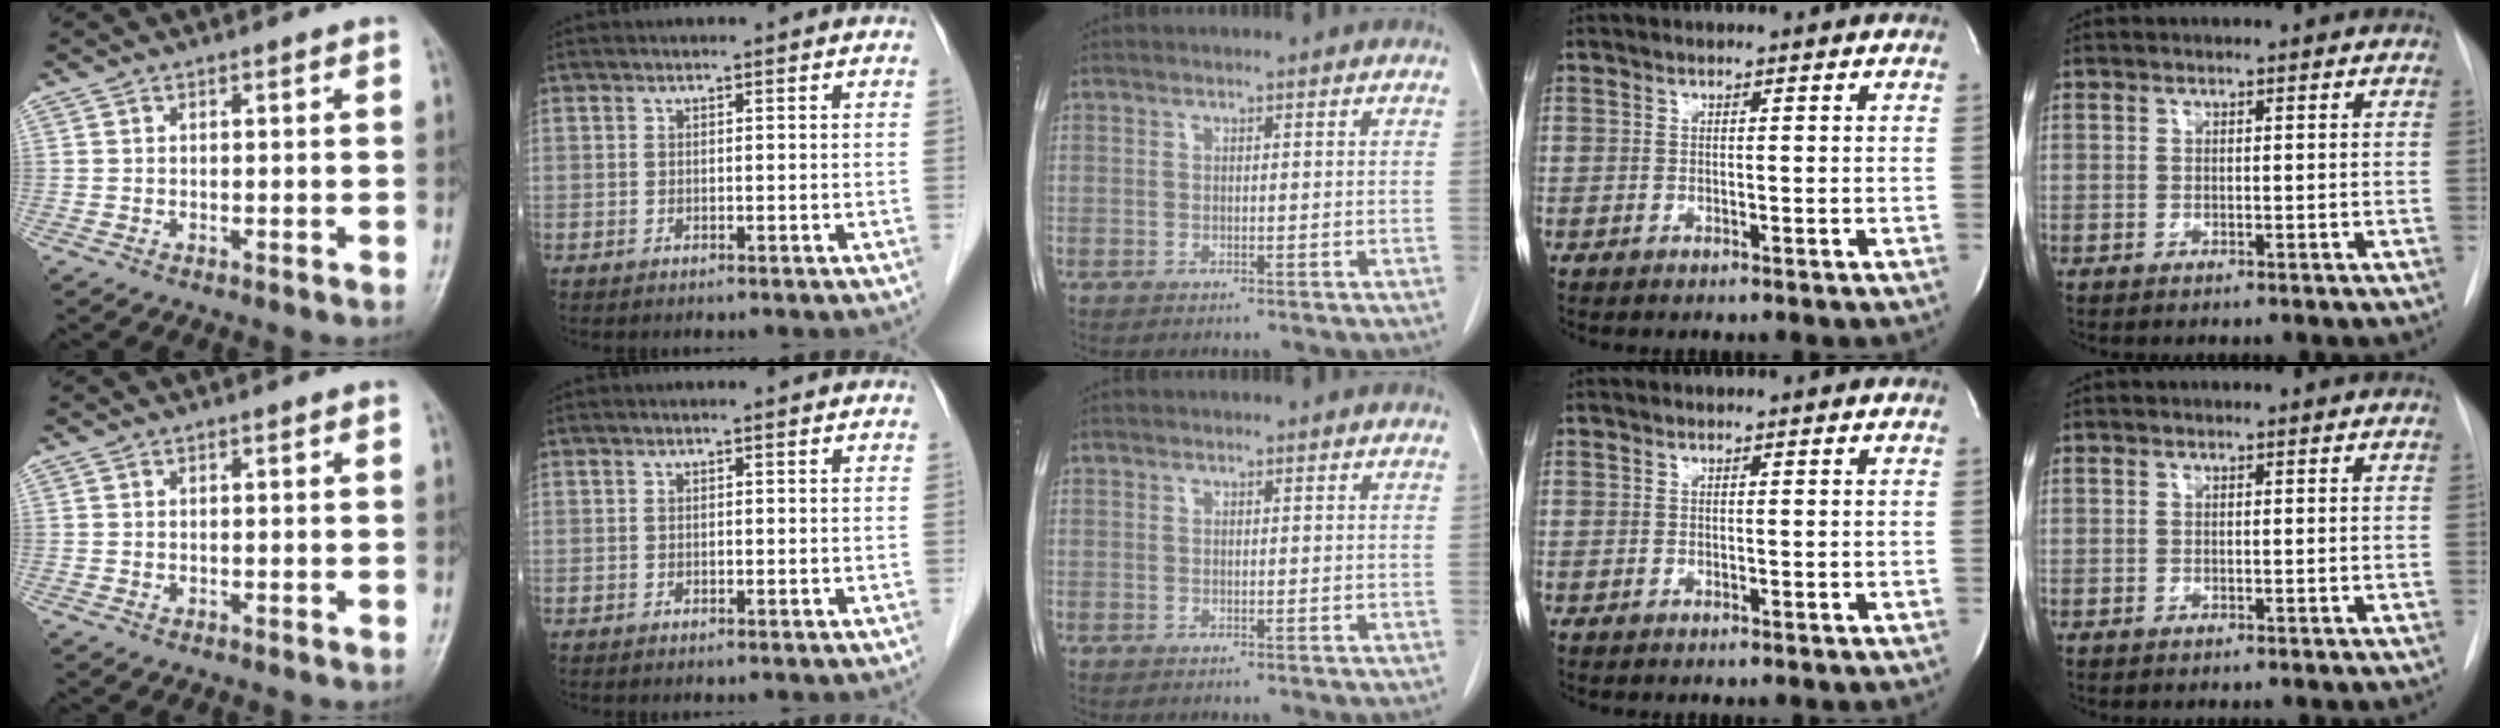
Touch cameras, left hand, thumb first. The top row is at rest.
{}